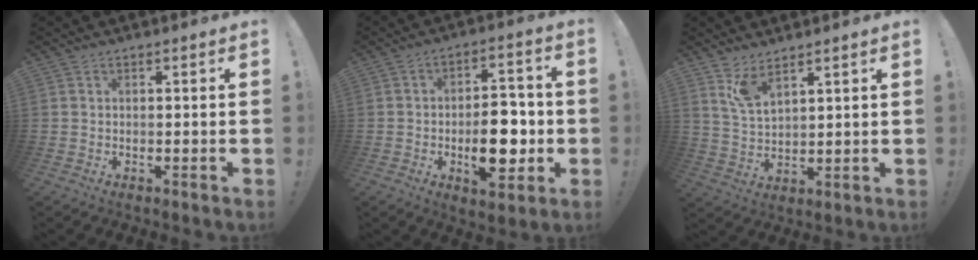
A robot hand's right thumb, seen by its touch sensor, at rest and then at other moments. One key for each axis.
{"total": 13.5, "fx": -3.0, "fy": 6.9, "fz": 11.3, "tx": -0.168, "ty": 0.012, "tz": -0.050}
{"total": 7.2, "fx": 5.6, "fy": 2.4, "fz": 3.8, "tx": -0.079, "ty": -0.028, "tz": 0.104}